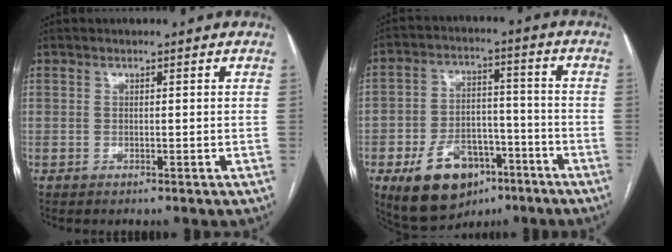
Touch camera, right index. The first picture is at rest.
{"total": 13.3, "force": [-7.1, 8.2, 7.7], "torque": [-0.127, 0.017, -0.107]}